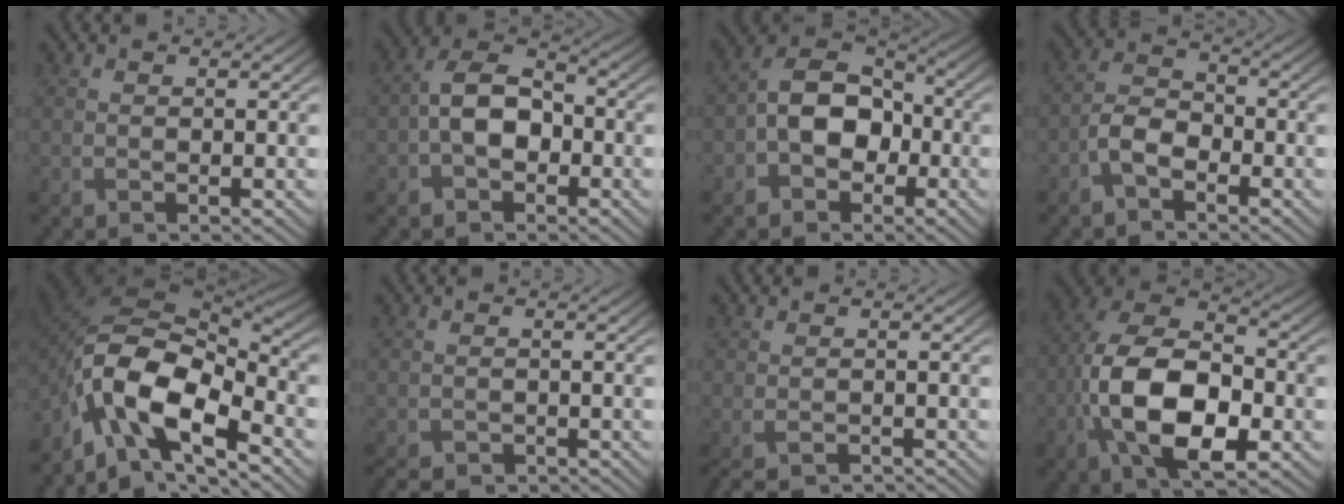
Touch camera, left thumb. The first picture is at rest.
{"total": 6.7, "force": [-1.6, 4.4, 4.8], "torque": [-0.092, 0.011, -0.039]}
{"total": 8.8, "force": [-2.3, 6.3, 5.8], "torque": [-0.106, 0.006, -0.056]}
{"total": 4.1, "force": [-2.4, 2.1, 2.5], "torque": [-0.050, 0.010, -0.060]}
{"total": 13.7, "force": [-6.5, 6.8, 10.0], "torque": [-0.199, -0.017, -0.130]}
{"total": 2.5, "force": [-2.3, 0.8, 0.6], "torque": [-0.011, -0.007, -0.039]}
{"total": 2.4, "force": [-2.0, 0.5, 1.3], "torque": [-0.031, -0.009, -0.032]}
{"total": 14.3, "force": [-4.3, 7.7, 11.2], "torque": [-0.229, -0.008, -0.093]}